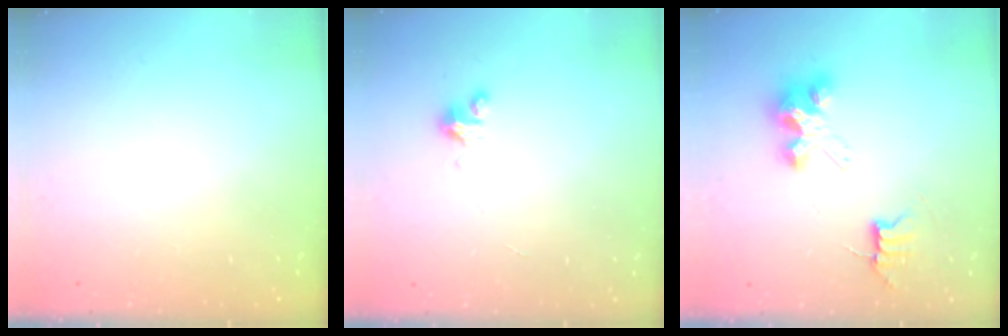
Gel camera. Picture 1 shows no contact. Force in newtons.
{"total": 2.8, "press": 2.8, "slide": 0.2}
{"total": 7.3, "press": 7.3, "slide": 0.6}